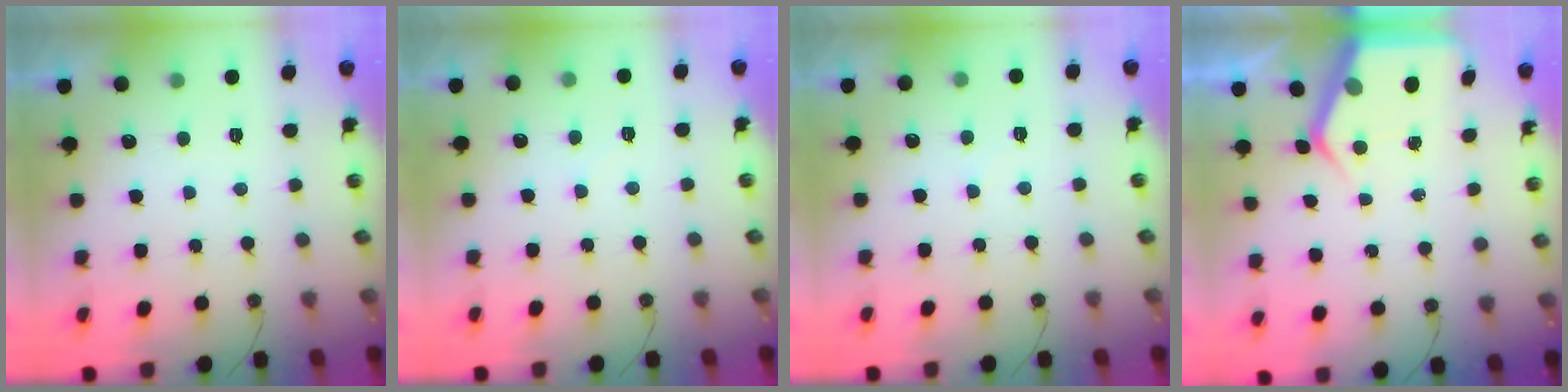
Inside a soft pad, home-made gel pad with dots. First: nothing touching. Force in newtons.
{"total": 2.2, "press": 2.2, "slide": 0.4}
{"total": 2.2, "press": 2.2, "slide": 0.4}
{"total": 5.4, "press": 5.4, "slide": 0.3}